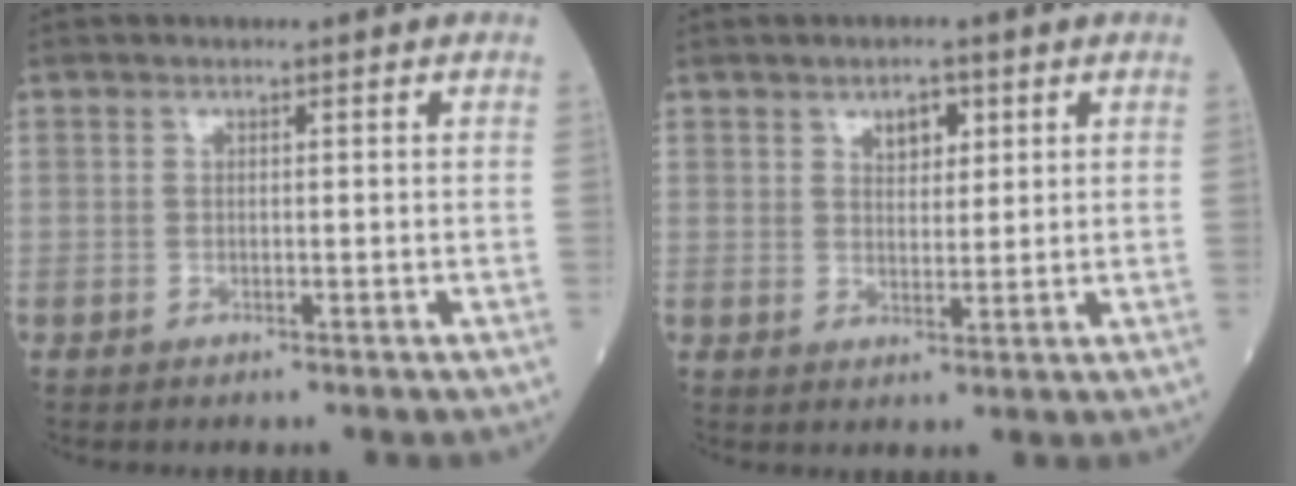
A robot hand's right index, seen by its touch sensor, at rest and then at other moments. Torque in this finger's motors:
{"motor_torque": [0.01, 0.05, 0.02, 0.00]}